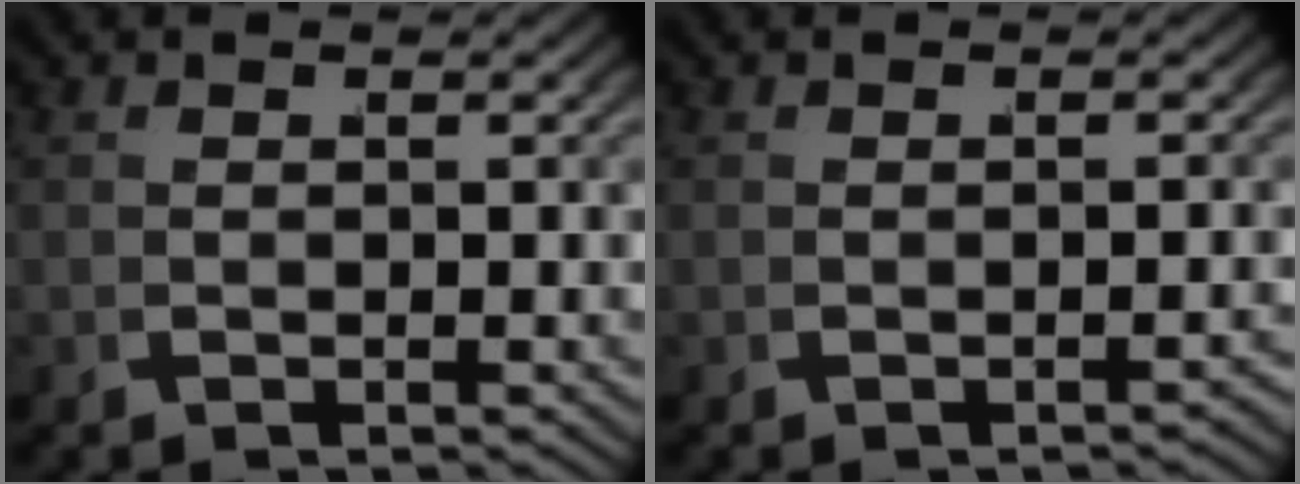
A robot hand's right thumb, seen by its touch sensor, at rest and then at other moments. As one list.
[{"total": 1.1, "force": [-1.0, 0.1, 0.3], "torque": [-0.011, 0.001, -0.013]}]